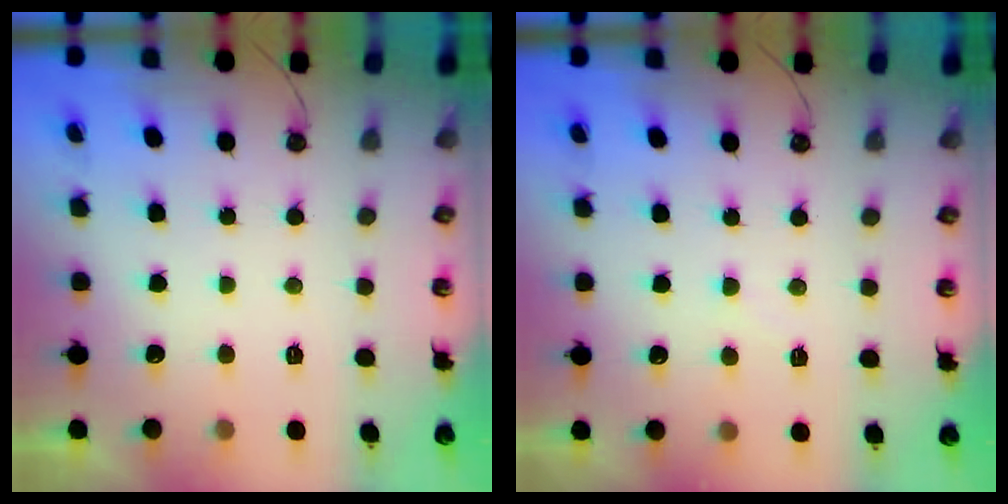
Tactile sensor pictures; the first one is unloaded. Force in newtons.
{"total": 2.9, "press": 2.9, "slide": 0.4}